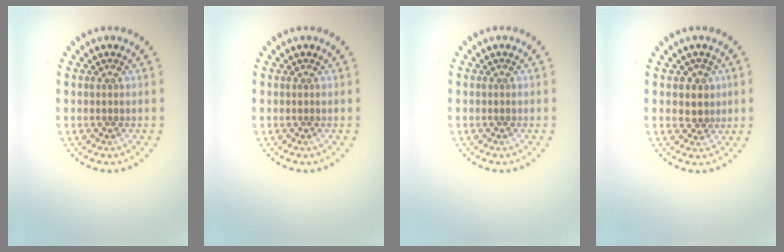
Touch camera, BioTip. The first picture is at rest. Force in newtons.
{"total": 0.0}
{"total": 0.0}
{"total": 2.5, "press": 2.2, "slide": 1.1}